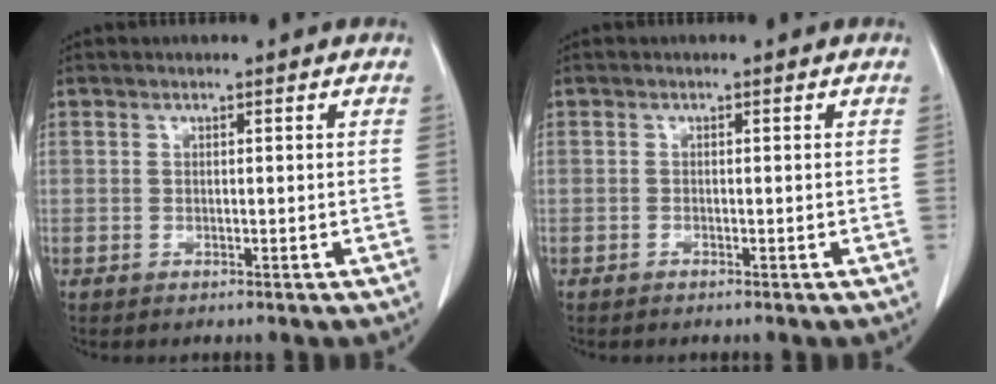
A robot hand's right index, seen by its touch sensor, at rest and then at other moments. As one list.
[{"total": 0.0}]